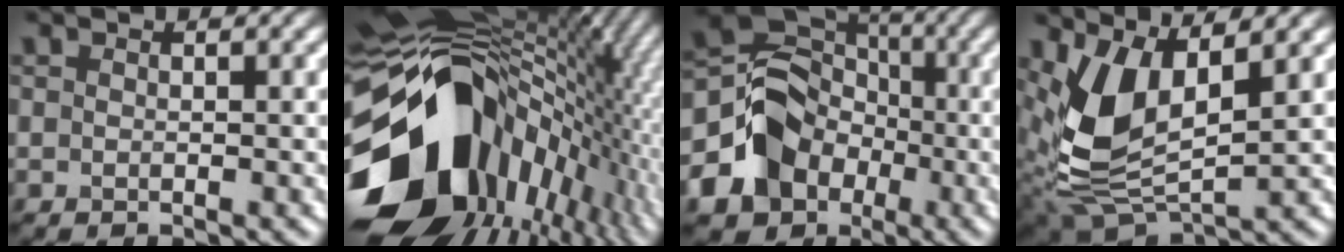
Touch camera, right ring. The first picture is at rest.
{"total": 18.5, "force": [-2.6, 13.5, 12.3], "torque": [-0.222, -0.006, -0.050]}
{"total": 9.9, "force": [-3.4, 8.6, 3.7], "torque": [-0.051, -0.010, -0.077]}
{"total": 7.8, "force": [2.0, 4.1, 6.4], "torque": [-0.146, -0.016, 0.039]}